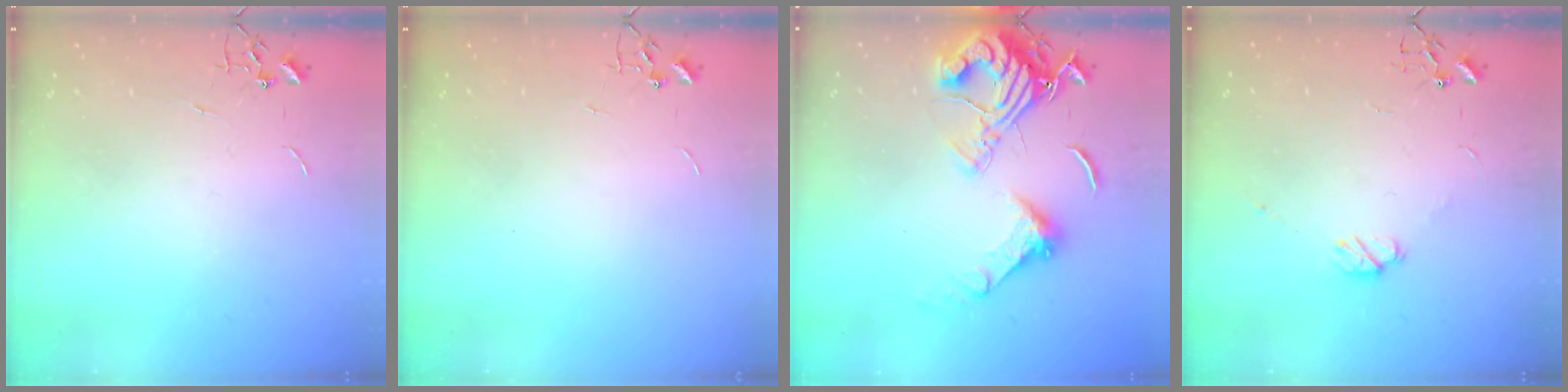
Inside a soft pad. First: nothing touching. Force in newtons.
{"total": 0.0}
{"total": 17.3, "press": 17.2, "slide": 1.5}
{"total": 3.7, "press": 3.6, "slide": 0.7}